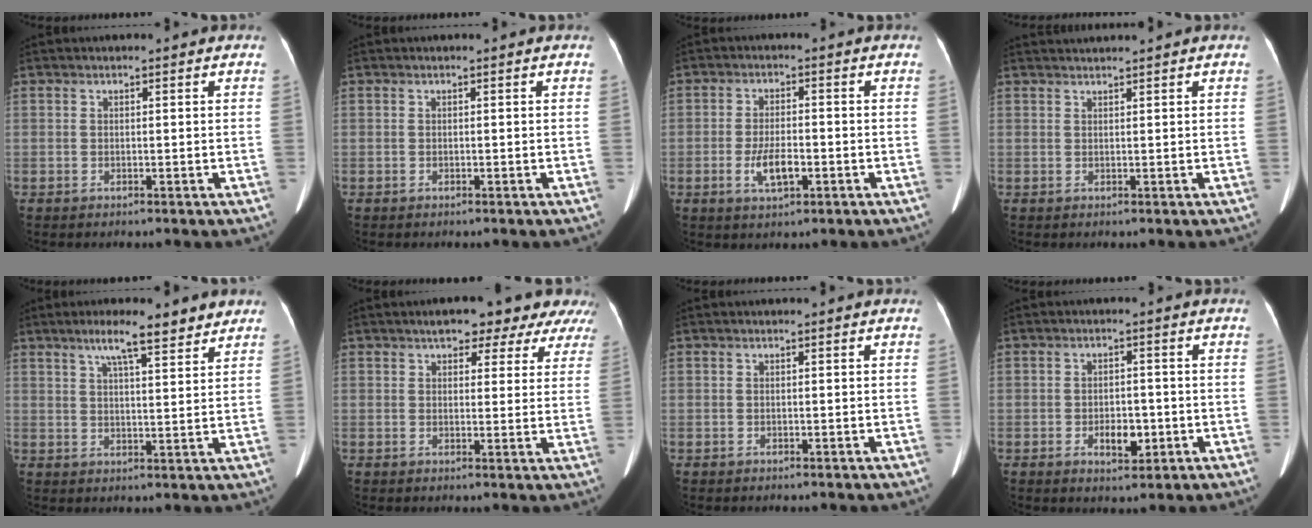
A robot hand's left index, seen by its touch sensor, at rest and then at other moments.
{"total": 0.0}
{"total": 4.9, "force": [-1.7, 1.6, 4.3], "torque": [-0.089, -0.003, -0.026]}
{"total": 2.0, "force": [1.9, -0.6, 0.2], "torque": [-0.002, 0.017, 0.041]}
{"total": 7.8, "force": [5.8, 1.2, 5.1], "torque": [-0.079, 0.016, 0.090]}
{"total": 10.0, "force": [8.2, 3.8, 4.2], "torque": [-0.024, 0.017, 0.082]}
{"total": 0.0}
{"total": 4.0, "force": [-1.3, 2.3, 3.1], "torque": [-0.052, 0.001, -0.011]}